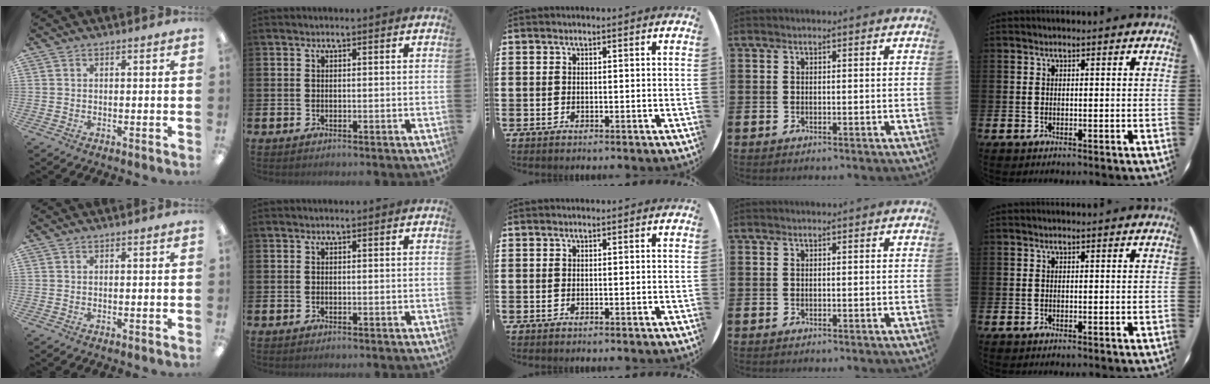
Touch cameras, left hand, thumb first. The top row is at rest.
{}